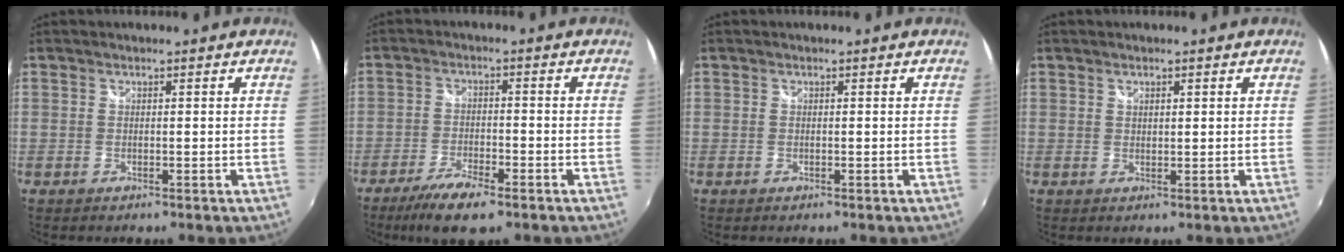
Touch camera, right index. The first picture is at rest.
{"total": 9.0, "force": [-6.1, 2.5, 6.1], "torque": [-0.142, -0.021, -0.113]}
{"total": 0.0}
{"total": 1.1, "force": [0.6, 0.6, 0.6], "torque": [-0.007, 0.001, 0.011]}